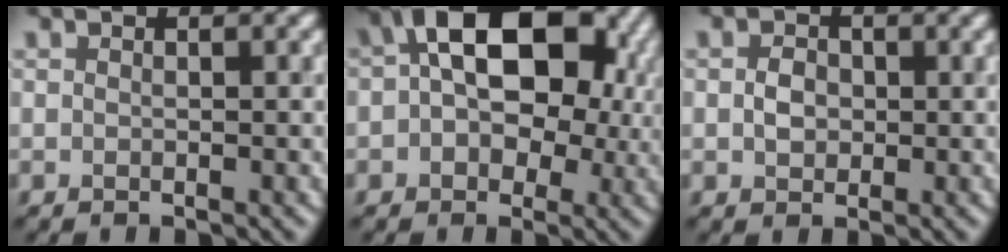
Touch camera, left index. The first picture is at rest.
{"total": 13.2, "force": [2.9, 8.6, 9.5], "torque": [-0.108, 0.032, 0.033]}
{"total": 1.4, "force": [0.0, 1.3, 0.6], "torque": [-0.012, 0.003, -0.001]}